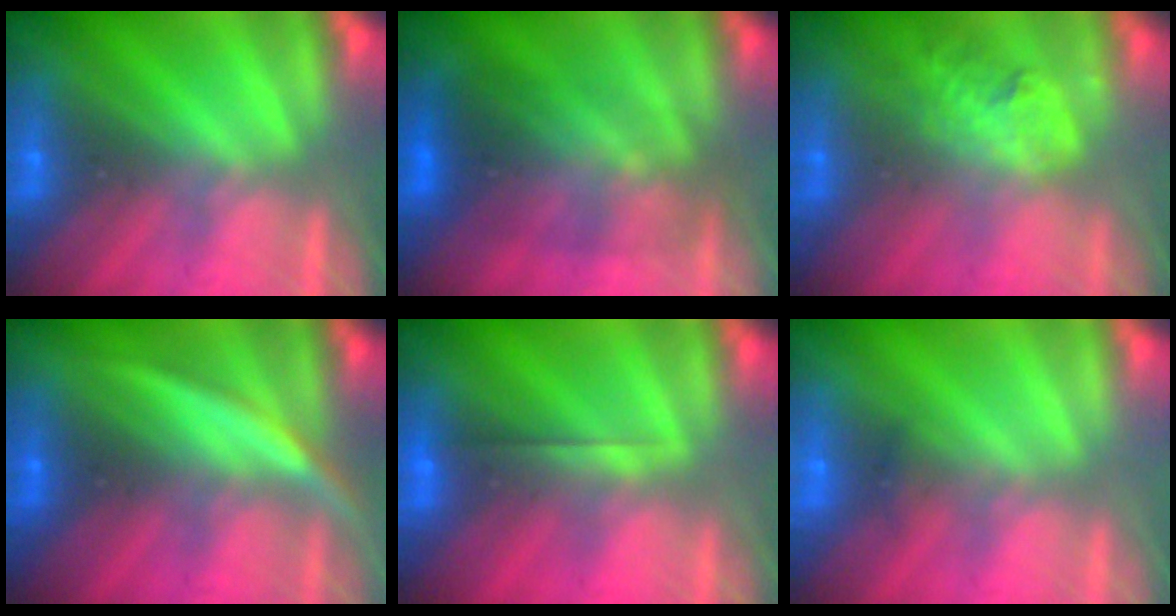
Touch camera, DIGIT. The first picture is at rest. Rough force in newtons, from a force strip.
{"total": 3.6}
{"total": 1.8}
{"total": 3.1}
{"total": 2.5}
{"total": 1.7}